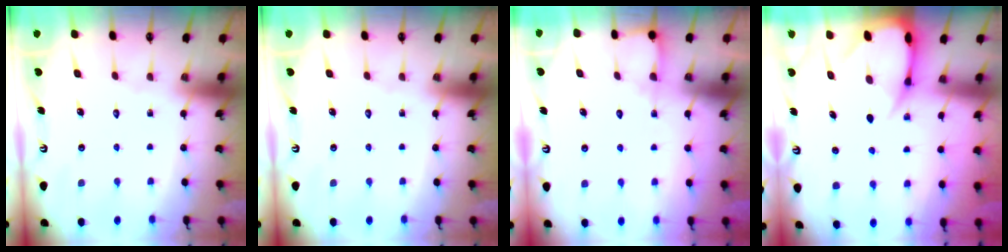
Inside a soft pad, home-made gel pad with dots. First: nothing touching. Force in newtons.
{"total": 0.0}
{"total": 3.8, "press": 3.8, "slide": 0.4}
{"total": 6.6, "press": 6.6, "slide": 0.7}